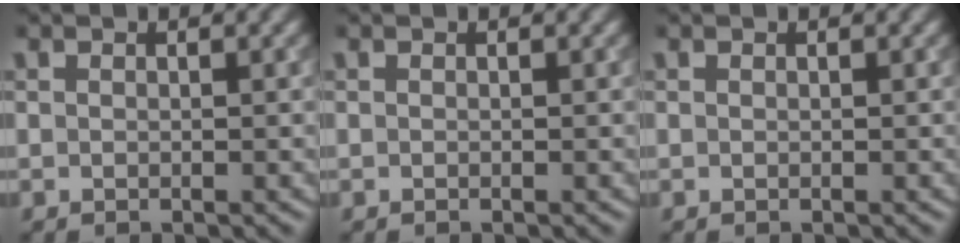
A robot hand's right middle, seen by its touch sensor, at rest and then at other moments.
{"total": 0.0}
{"total": 0.0}